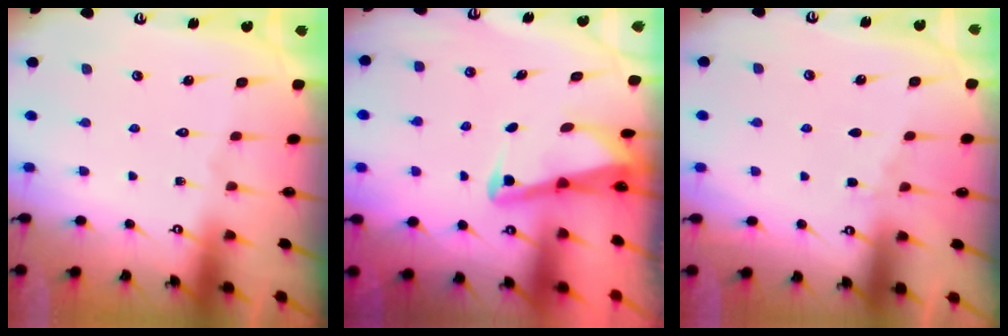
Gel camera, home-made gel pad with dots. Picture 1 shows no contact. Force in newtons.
{"total": 3.0, "press": 3.0, "slide": 0.3}
{"total": 3.6, "press": 3.5, "slide": 0.5}